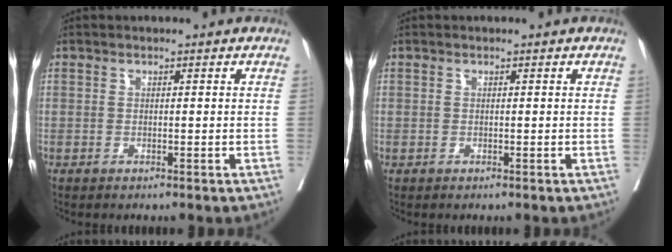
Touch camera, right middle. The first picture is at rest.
{"total": 0.0}